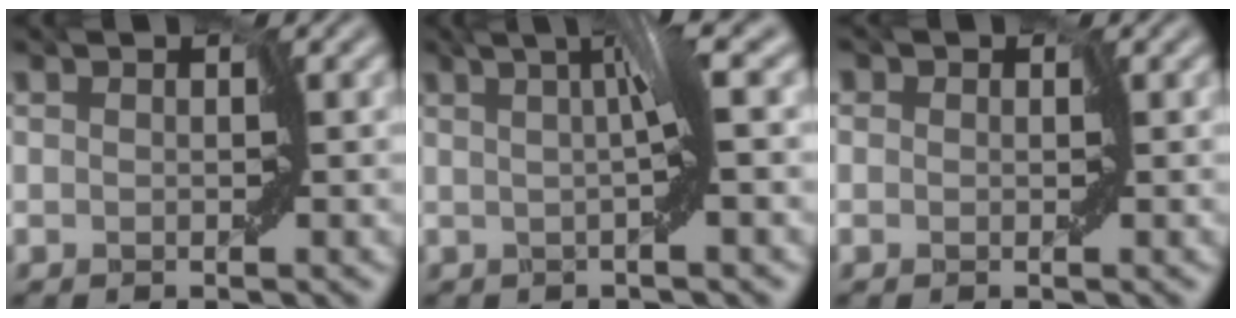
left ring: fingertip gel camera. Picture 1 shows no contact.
{"total": 2.9, "force": [0.4, -0.3, 2.8], "torque": [-0.043, 0.004, 0.001]}
{"total": 0.8, "force": [0.3, 0.7, 0.1], "torque": [0.011, 0.005, -0.009]}